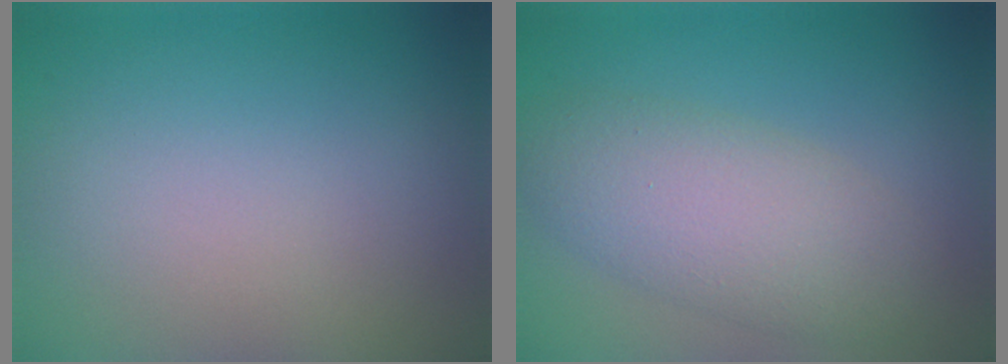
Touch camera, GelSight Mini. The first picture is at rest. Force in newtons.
{"total": 5.6, "press": 5.6, "slide": 0.2}